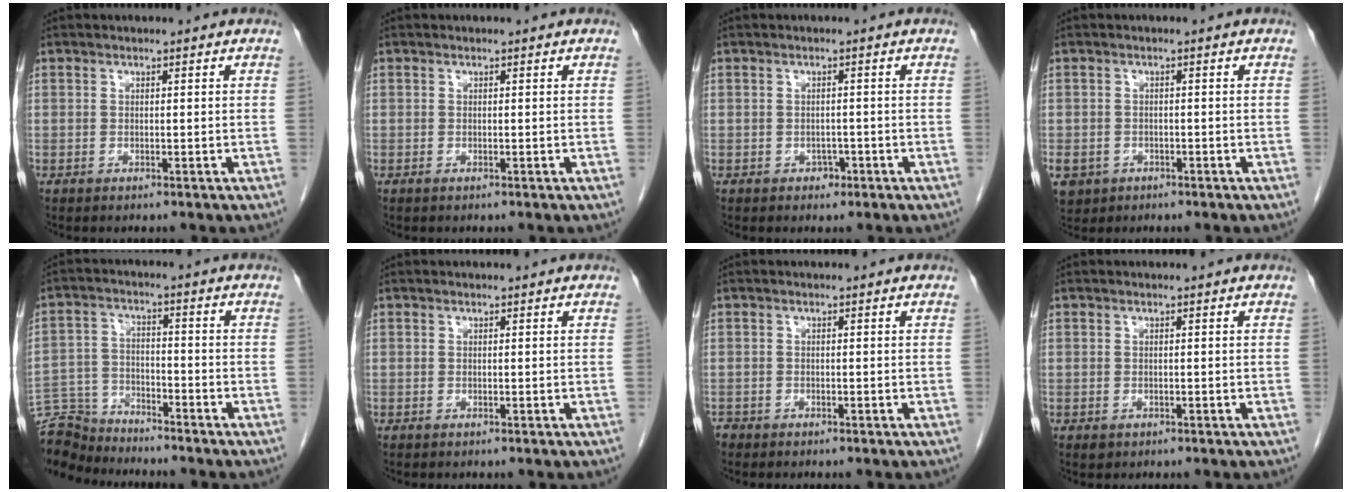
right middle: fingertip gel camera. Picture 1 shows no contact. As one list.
[{"total": 0.0}, {"total": 1.5, "force": [-0.8, 1.1, 0.6], "torque": [-0.008, 0.004, -0.009]}, {"total": 6.6, "force": [-3.0, 5.6, 1.9], "torque": [-0.052, -0.001, -0.042]}, {"total": 9.5, "force": [-9.4, 1.4, 0.4], "torque": [-0.014, 0.006, -0.181]}, {"total": 0.0}, {"total": 1.2, "force": [-1.0, 0.7, 0.1], "torque": [-0.005, 0.001, -0.018]}, {"total": 0.7, "force": [-0.3, 0.6, 0.3], "torque": [-0.007, 0.001, 0.000]}]